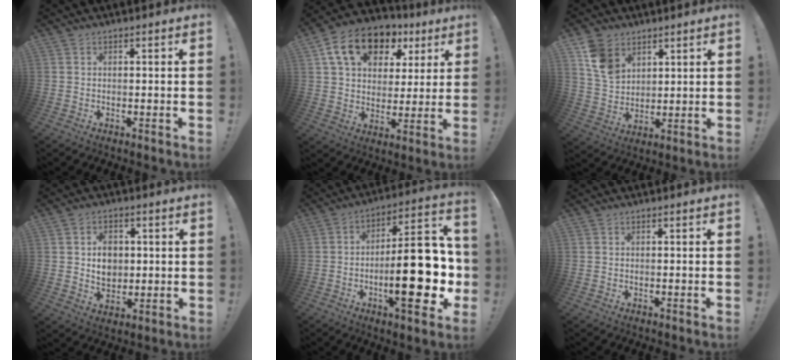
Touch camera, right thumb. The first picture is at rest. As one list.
[{"total": 17.5, "force": [9.0, 11.6, 9.5], "torque": [-0.148, -0.035, 0.165]}, {"total": 11.4, "force": [6.1, 8.1, 5.1], "torque": [-0.084, -0.022, 0.125]}, {"total": 7.8, "force": [1.4, 6.5, 4.1], "torque": [-0.057, -0.008, 0.024]}, {"total": 25.3, "force": [-5.0, 8.0, 23.5], "torque": [-0.354, 0.019, -0.072]}, {"total": 0.0}]